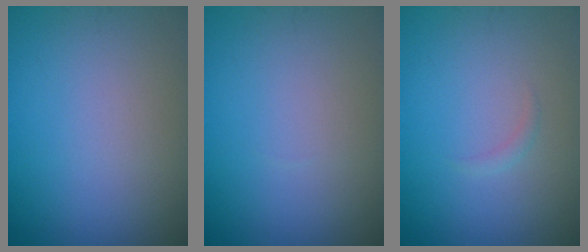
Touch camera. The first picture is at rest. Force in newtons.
{"total": 0.0}
{"total": 0.6, "press": 0.6, "slide": 0.1}